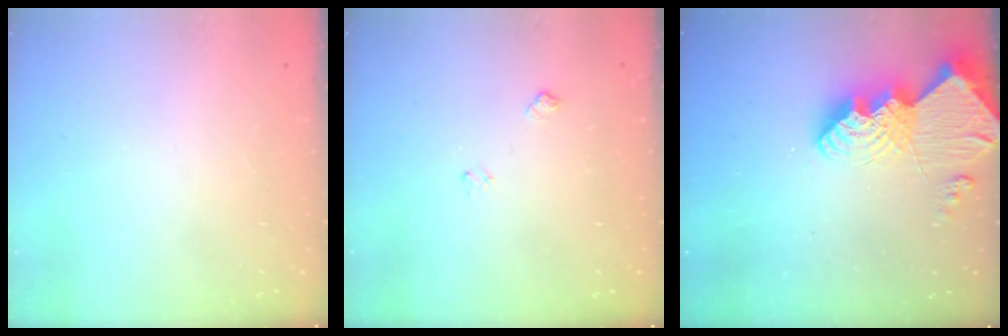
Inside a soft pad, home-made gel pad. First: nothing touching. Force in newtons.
{"total": 4.7, "press": 4.6, "slide": 0.7}
{"total": 16.8, "press": 16.7, "slide": 1.6}